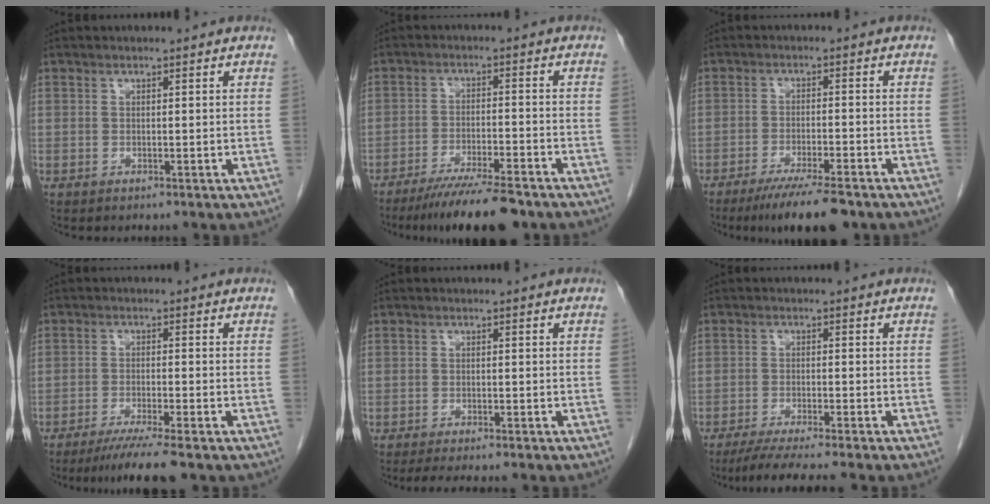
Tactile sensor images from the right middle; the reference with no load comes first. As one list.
[{"total": 10.6, "force": [-8.5, 0.6, 6.2], "torque": [-0.096, -0.026, -0.137]}, {"total": 9.2, "force": [-7.0, 0.8, 5.9], "torque": [-0.091, -0.021, -0.109]}, {"total": 6.8, "force": [-5.4, -1.0, 4.0], "torque": [-0.059, -0.021, -0.088]}, {"total": 6.7, "force": [-5.9, 0.2, 3.3], "torque": [-0.035, -0.013, -0.084]}, {"total": 9.2, "force": [-7.8, -1.3, 4.7], "torque": [-0.051, -0.028, -0.119]}]